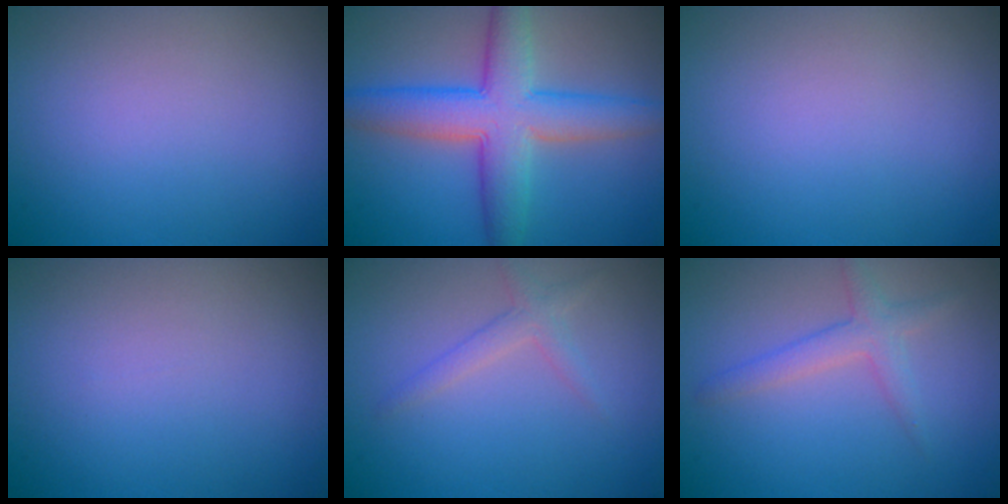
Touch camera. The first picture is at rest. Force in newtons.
{"total": 7.5, "press": 7.4, "slide": 0.3}
{"total": 0.0}
{"total": 0.0}
{"total": 1.6, "press": 1.6, "slide": 0.1}
{"total": 2.3, "press": 2.3, "slide": 0.1}